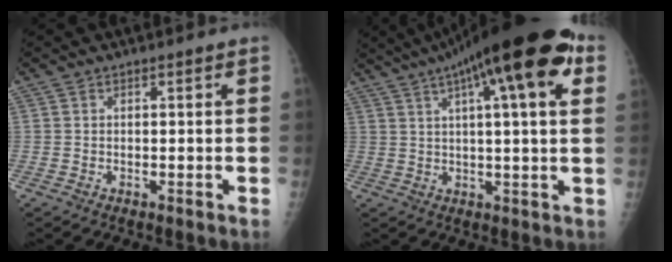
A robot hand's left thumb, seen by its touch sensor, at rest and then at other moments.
{"total": 21.8, "force": [10.0, 5.1, 18.7], "torque": [-0.288, 0.021, 0.147]}